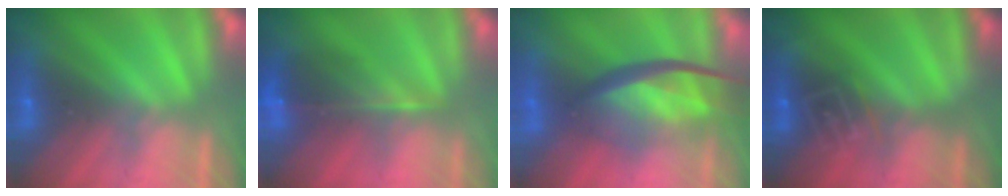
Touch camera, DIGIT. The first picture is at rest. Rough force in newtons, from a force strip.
{"total": 8.4}
{"total": 9.4}
{"total": 2.9}